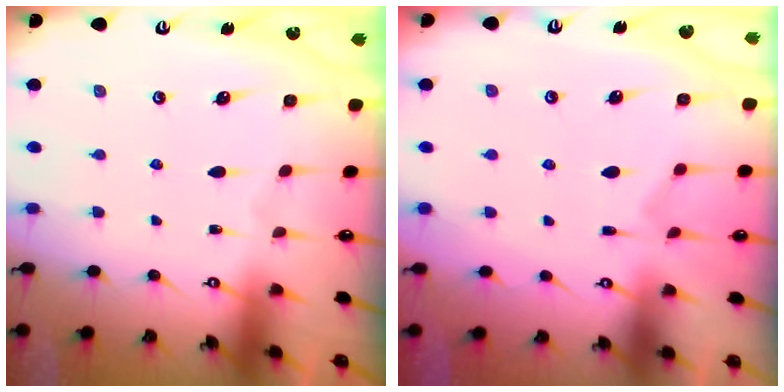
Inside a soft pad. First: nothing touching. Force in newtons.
{"total": 2.9, "press": 2.7, "slide": 1.2}